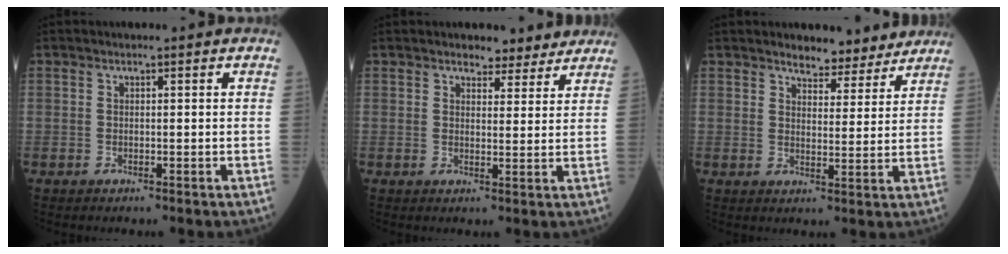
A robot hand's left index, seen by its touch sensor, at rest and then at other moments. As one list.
[{"total": 4.0, "force": [3.5, 1.9, 0.5], "torque": [-0.001, 0.001, 0.040]}, {"total": 5.8, "force": [5.4, 2.0, 1.0], "torque": [-0.011, -0.003, 0.069]}]